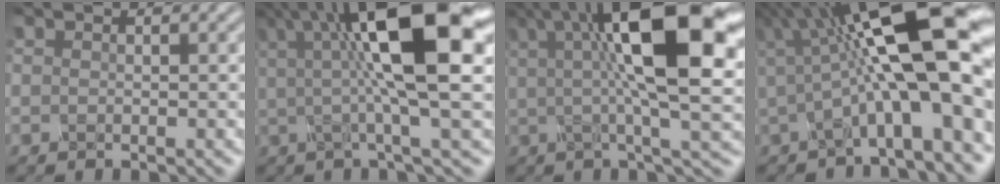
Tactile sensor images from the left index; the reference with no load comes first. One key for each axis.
{"total": 11.9, "fx": 2.9, "fy": 2.6, "fz": 11.2, "tx": -0.168, "ty": 0.015, "tz": 0.045}
{"total": 13.2, "fx": 3.8, "fy": 3.3, "fz": 12.2, "tx": -0.190, "ty": 0.010, "tz": 0.059}
{"total": 14.5, "fx": 2.1, "fy": 3.5, "fz": 14.0, "tx": -0.209, "ty": 0.024, "tz": 0.029}